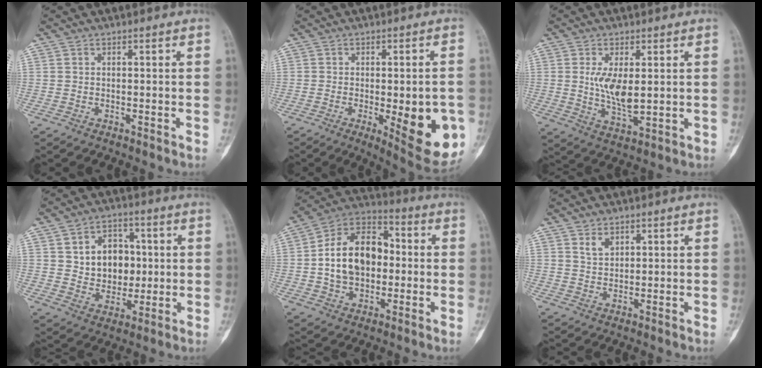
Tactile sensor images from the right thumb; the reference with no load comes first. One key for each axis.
{"total": 14.4, "fx": -3.6, "fy": 5.0, "fz": 13.0, "tx": -0.144, "ty": -0.006, "tz": -0.033}
{"total": 7.9, "fx": 1.1, "fy": 3.5, "fz": 7.0, "tx": -0.123, "ty": -0.020, "tz": 0.028}
{"total": 11.4, "fx": 1.9, "fy": 9.0, "fz": 6.8, "tx": -0.049, "ty": -0.002, "tz": 0.036}
{"total": 16.6, "fx": 0.0, "fy": 11.5, "fz": 11.9, "tx": -0.169, "ty": 0.030, "tz": -0.008}
{"total": 2.8, "fx": 1.6, "fy": 1.7, "fz": 1.4, "tx": -0.016, "ty": -0.011, "tz": 0.035}